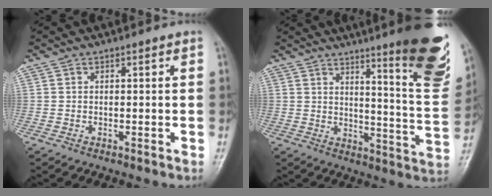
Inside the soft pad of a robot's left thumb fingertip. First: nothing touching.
{"total": 19.5, "force": [11.7, 2.8, 15.3], "torque": [-0.166, -0.078, 0.156]}